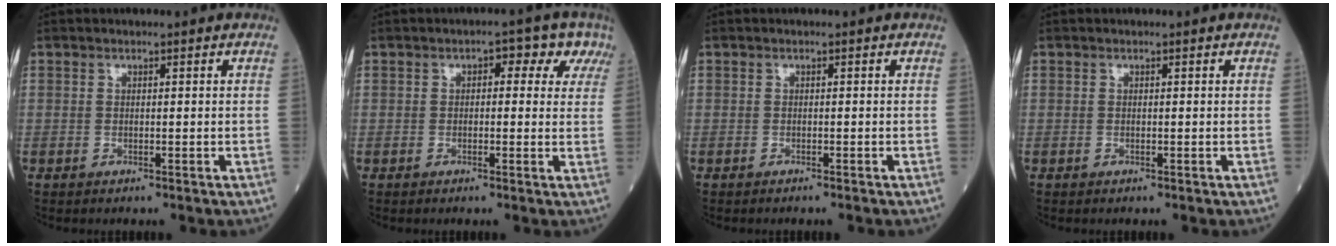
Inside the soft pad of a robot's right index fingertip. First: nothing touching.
{"total": 5.2, "force": [2.0, 2.9, 3.9], "torque": [-0.031, 0.030, 0.017]}
{"total": 1.0, "force": [-0.9, -0.1, 0.4], "torque": [-0.006, 0.000, -0.011]}
{"total": 0.0}